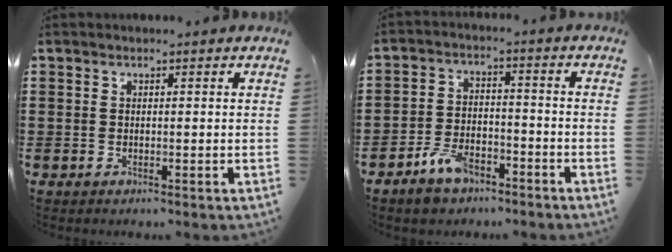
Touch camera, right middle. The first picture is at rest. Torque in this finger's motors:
{"motor_torque": [0.05, 0.25, 0.04, 0.04]}